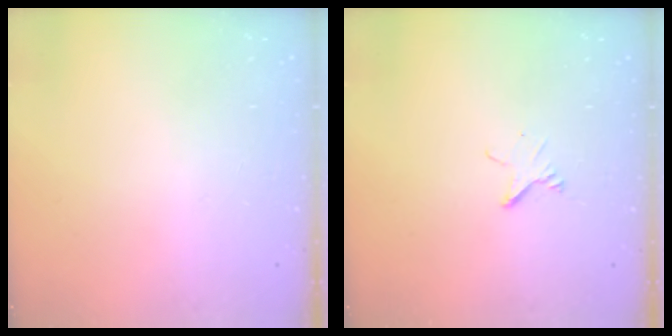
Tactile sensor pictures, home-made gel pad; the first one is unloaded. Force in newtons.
{"total": 2.5, "press": 2.5, "slide": 0.1}